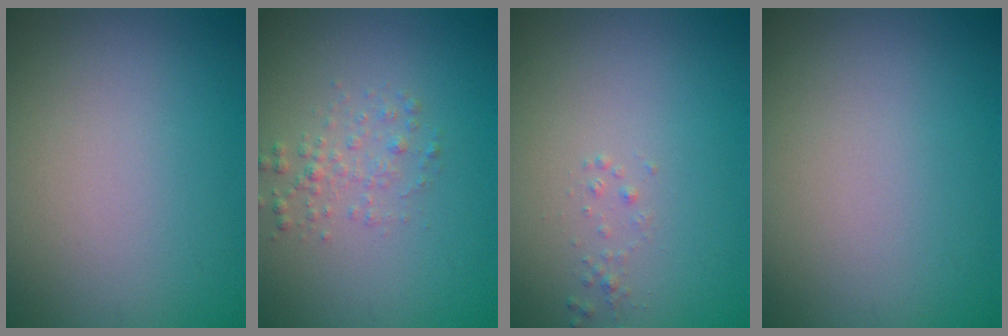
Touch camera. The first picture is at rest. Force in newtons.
{"total": 1.6, "press": 1.6, "slide": 0.1}
{"total": 0.7, "press": 0.6, "slide": 0.1}
{"total": 0.0}